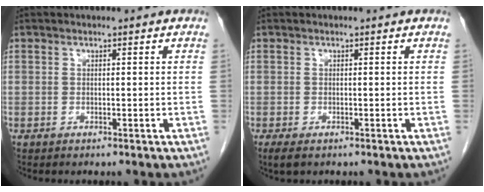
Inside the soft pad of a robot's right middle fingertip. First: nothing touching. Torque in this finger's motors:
{"motor_torque": [0.33, 0.10, 0.01, 0.01]}